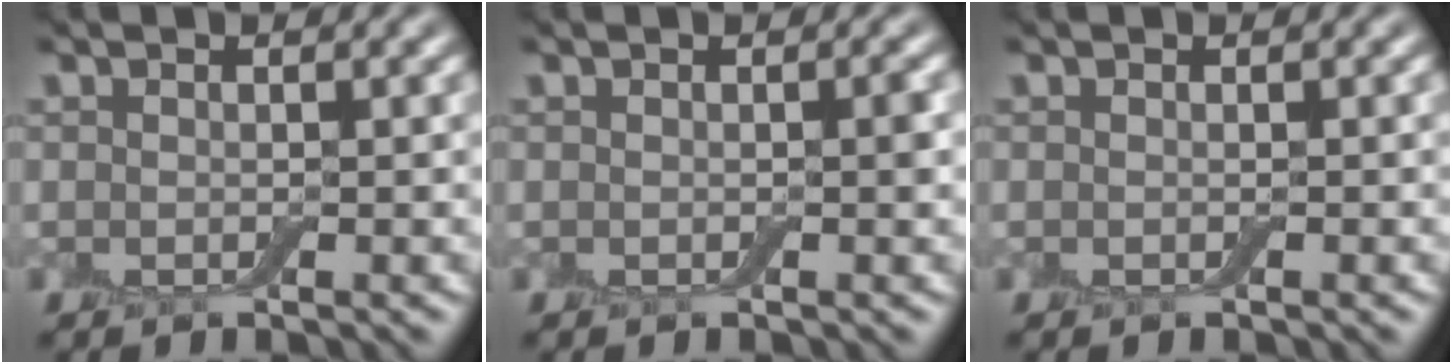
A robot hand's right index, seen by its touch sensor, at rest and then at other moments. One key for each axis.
{"total": 0.6, "fx": -0.2, "fy": 0.0, "fz": 0.5, "tx": -0.006, "ty": 0.000, "tz": -0.003}
{"total": 0.0}